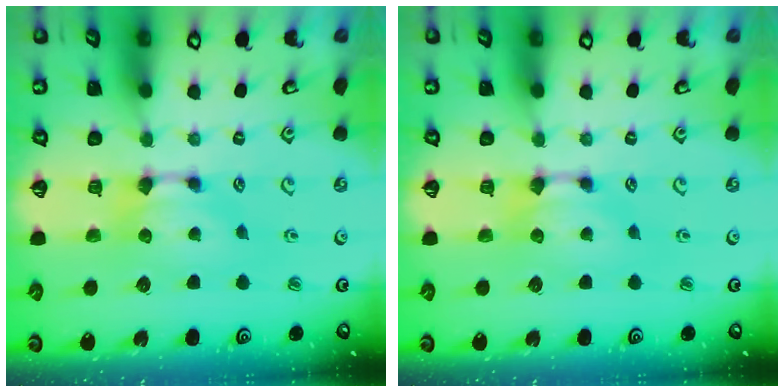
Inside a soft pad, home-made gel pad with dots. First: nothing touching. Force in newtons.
{"total": 0.0}